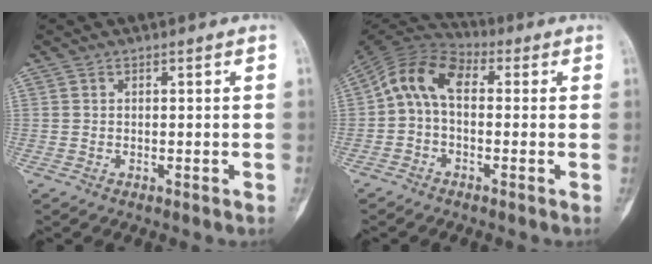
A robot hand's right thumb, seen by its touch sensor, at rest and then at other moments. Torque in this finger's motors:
{"motor_torque": [0.08, 0.07, 0.70, -0.45, 0.17]}